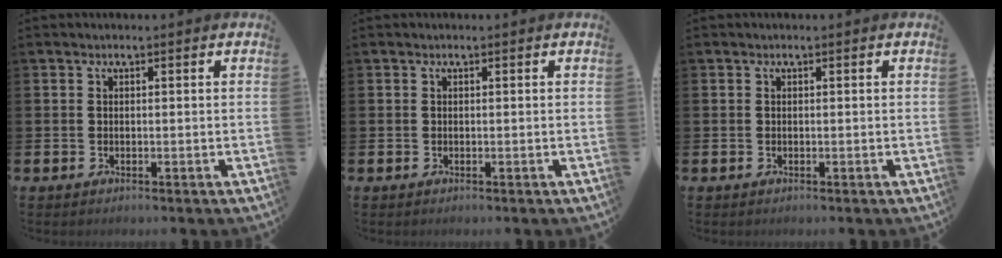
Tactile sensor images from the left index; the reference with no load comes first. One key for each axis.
{"total": 0.0}
{"total": 0.0}